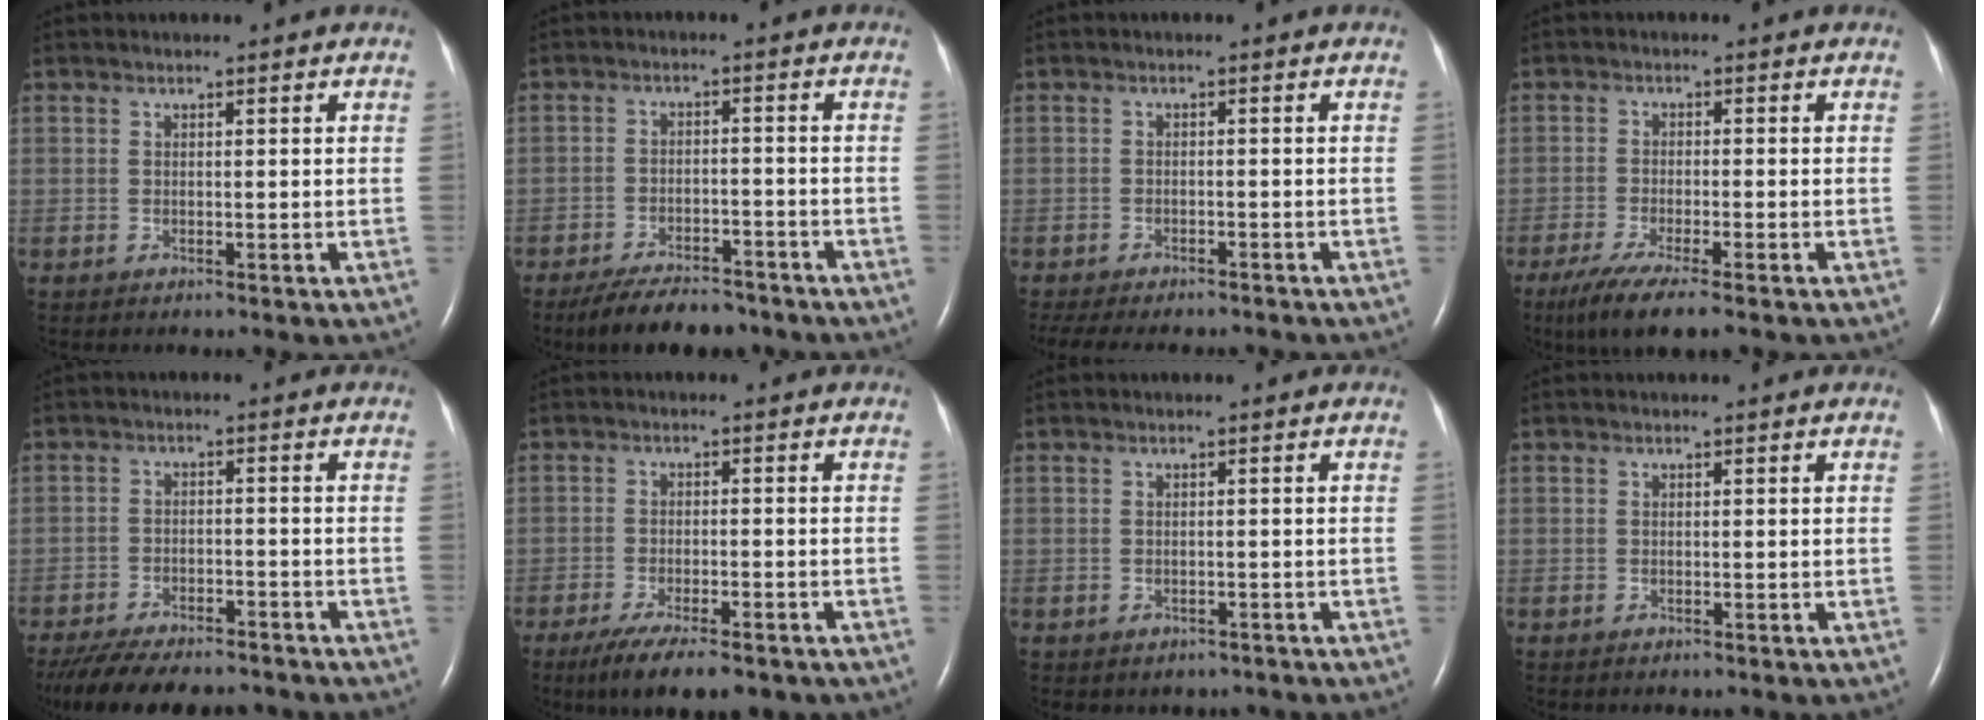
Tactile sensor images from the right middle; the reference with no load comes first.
{"total": 8.8, "force": [-7.3, 3.0, 3.8], "torque": [-0.059, -0.008, -0.117]}
{"total": 12.1, "force": [-10.5, 3.4, 4.8], "torque": [-0.091, -0.007, -0.135]}
{"total": 7.5, "force": [-5.3, 0.5, 5.3], "torque": [-0.095, -0.020, -0.084]}
{"total": 15.4, "force": [-13.4, 4.1, 6.6], "torque": [-0.149, -0.018, -0.191]}
{"total": 10.8, "force": [-8.0, 2.8, 6.6], "torque": [-0.102, -0.015, -0.117]}
{"total": 2.5, "force": [-1.9, 1.6, 0.3], "torque": [-0.006, 0.009, -0.020]}
{"total": 0.0}